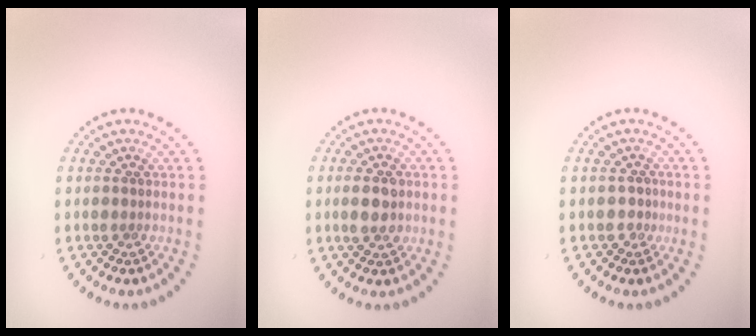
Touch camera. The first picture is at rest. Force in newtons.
{"total": 2.8, "press": 2.8, "slide": 0.3}
{"total": 1.0, "press": 0.8, "slide": 0.6}